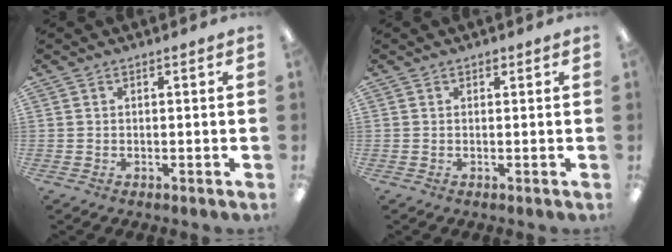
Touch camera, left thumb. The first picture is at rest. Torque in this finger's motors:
{"motor_torque": [0.14, -0.01, -0.02, 0.03, -0.03]}